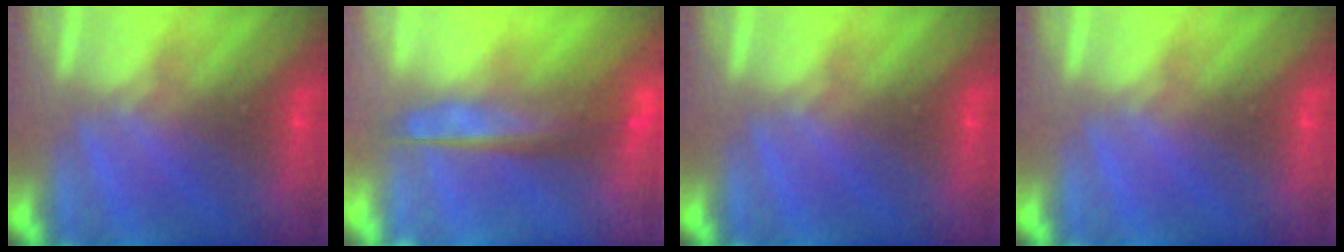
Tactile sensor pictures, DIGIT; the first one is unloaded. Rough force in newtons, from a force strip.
{"total": 7.6}
{"total": 0.0}
{"total": 0.0}